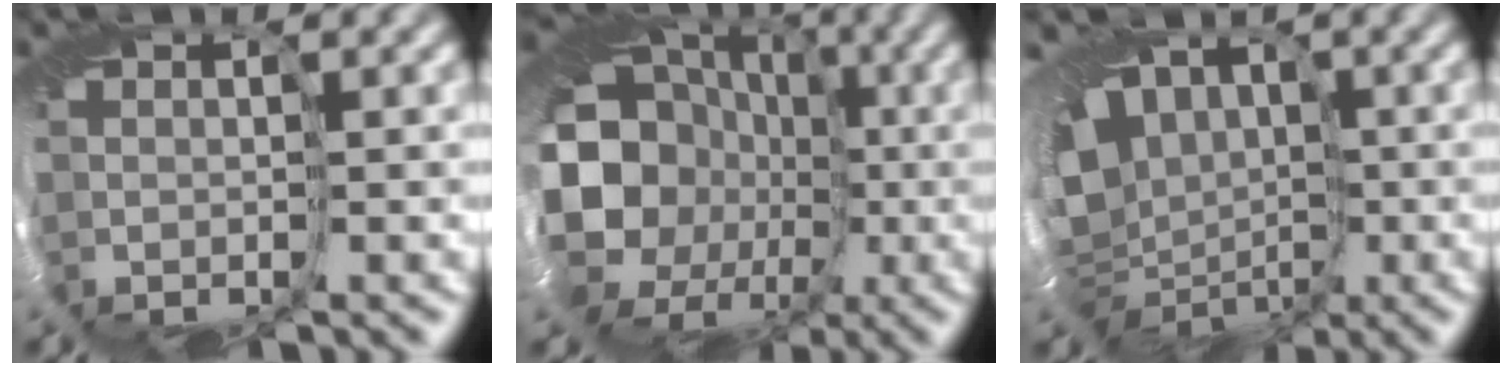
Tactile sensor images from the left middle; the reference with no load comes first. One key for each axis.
{"total": 18.1, "fx": -4.2, "fy": 15.6, "fz": 8.1, "tx": -0.110, "ty": -0.013, "tz": -0.119}
{"total": 12.4, "fx": -0.7, "fy": 9.4, "fz": 8.1, "tx": -0.128, "ty": -0.011, "tz": -0.029}